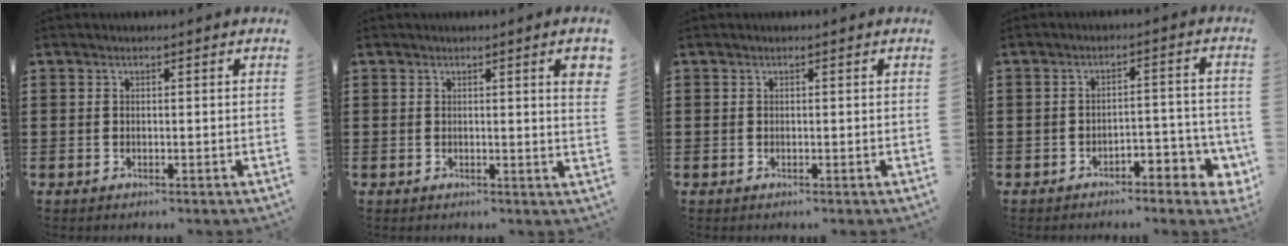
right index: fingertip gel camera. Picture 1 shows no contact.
{"total": 3.1, "force": [1.0, 0.0, 3.0], "torque": [-0.049, -0.004, 0.013]}
{"total": 0.0}
{"total": 3.8, "force": [-2.7, 1.5, 2.2], "torque": [-0.039, 0.011, -0.053]}